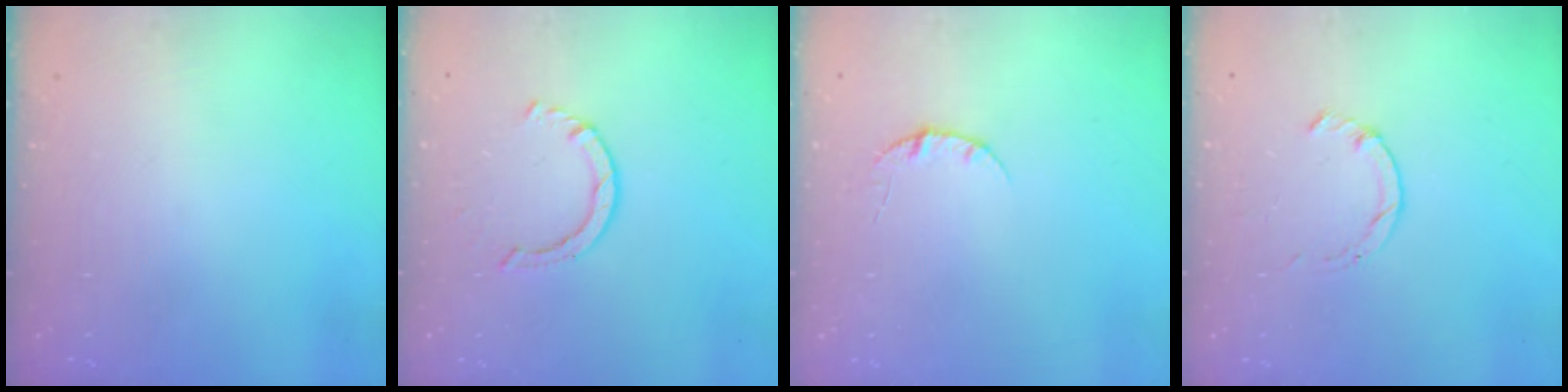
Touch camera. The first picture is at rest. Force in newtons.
{"total": 2.2, "press": 2.2, "slide": 0.4}
{"total": 3.4, "press": 3.4, "slide": 0.4}
{"total": 1.0, "press": 1.0, "slide": 0.3}